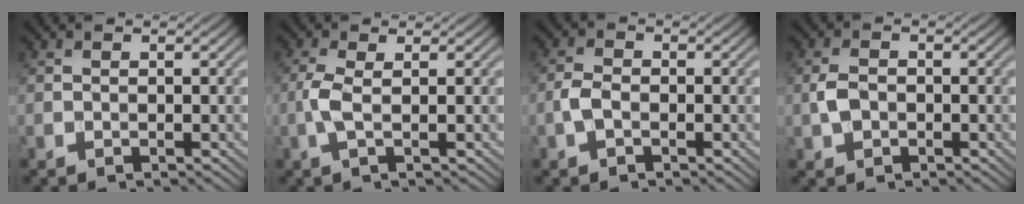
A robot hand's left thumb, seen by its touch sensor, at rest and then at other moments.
{"total": 2.8, "force": [-0.1, 0.6, 2.8], "torque": [-0.068, 0.004, -0.008]}
{"total": 2.4, "force": [-1.0, 1.3, 1.7], "torque": [-0.041, 0.003, -0.026]}
{"total": 2.5, "force": [-0.6, 1.8, 1.7], "torque": [-0.040, 0.000, -0.016]}